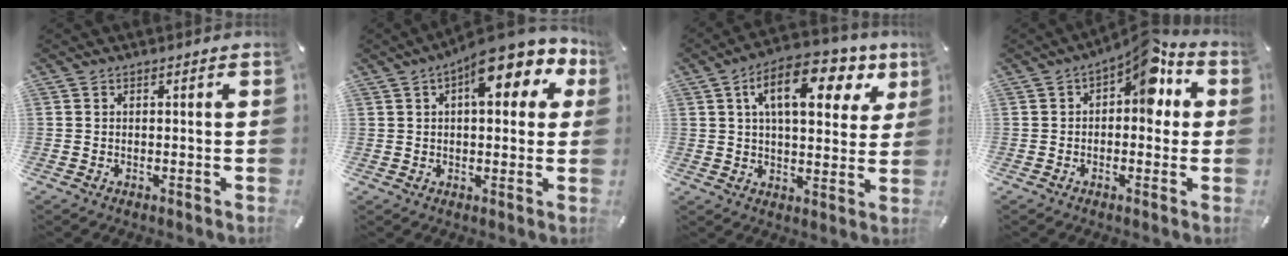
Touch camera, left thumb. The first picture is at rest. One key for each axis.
{"total": 12.6, "fx": 6.4, "fy": 5.6, "fz": 9.2, "tx": -0.124, "ty": -0.025, "tz": 0.105}
{"total": 15.5, "fx": 7.1, "fy": 7.5, "fz": 11.5, "tx": -0.177, "ty": -0.020, "tz": 0.114}
{"total": 10.4, "fx": 3.7, "fy": 5.4, "fz": 8.0, "tx": -0.100, "ty": -0.017, "tz": 0.057}